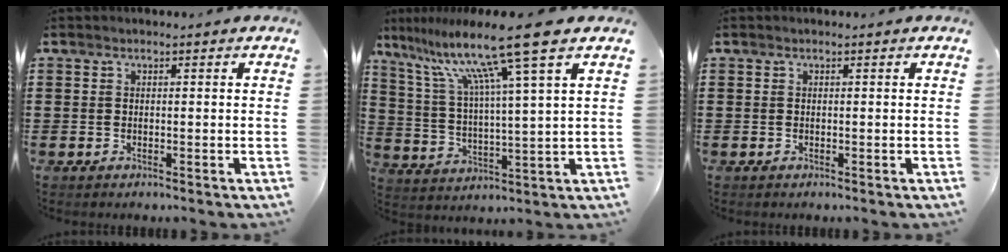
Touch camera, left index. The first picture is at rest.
{"total": 13.6, "force": [8.9, -0.3, 10.3], "torque": [-0.208, -0.037, 0.135]}
{"total": 0.0}